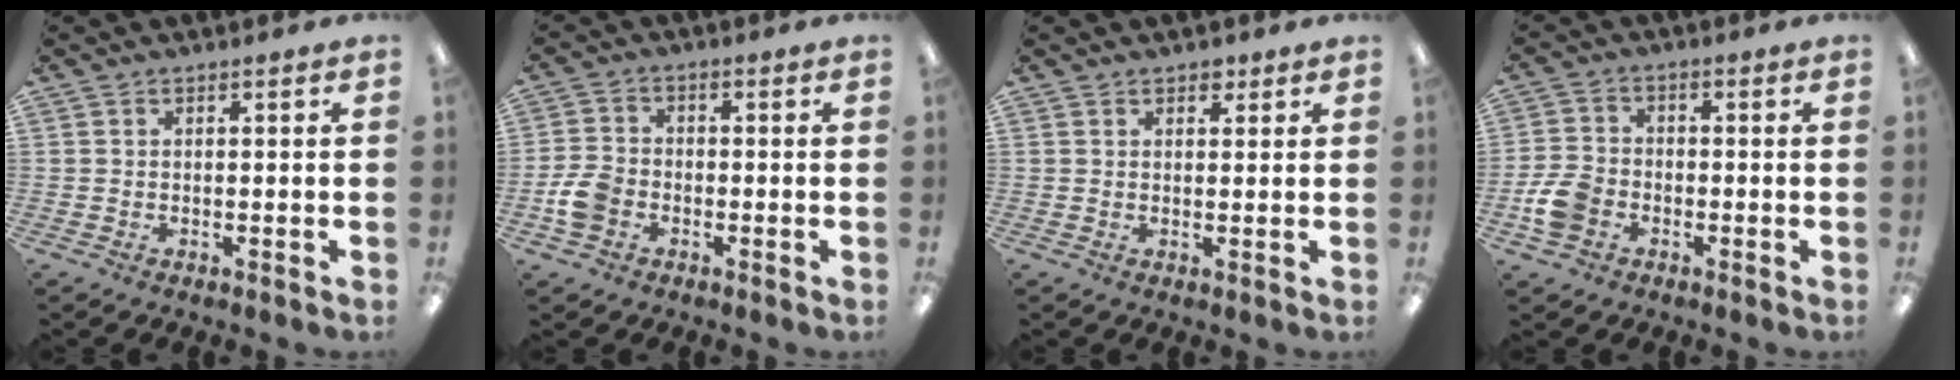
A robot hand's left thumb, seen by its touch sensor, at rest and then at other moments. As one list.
[{"total": 6.4, "force": [-2.2, 4.9, 3.5], "torque": [-0.067, 0.010, -0.042]}, {"total": 2.1, "force": [1.7, 1.1, 0.6], "torque": [0.004, -0.005, 0.028]}, {"total": 7.6, "force": [-2.7, 5.7, 4.3], "torque": [-0.092, 0.019, -0.049]}]